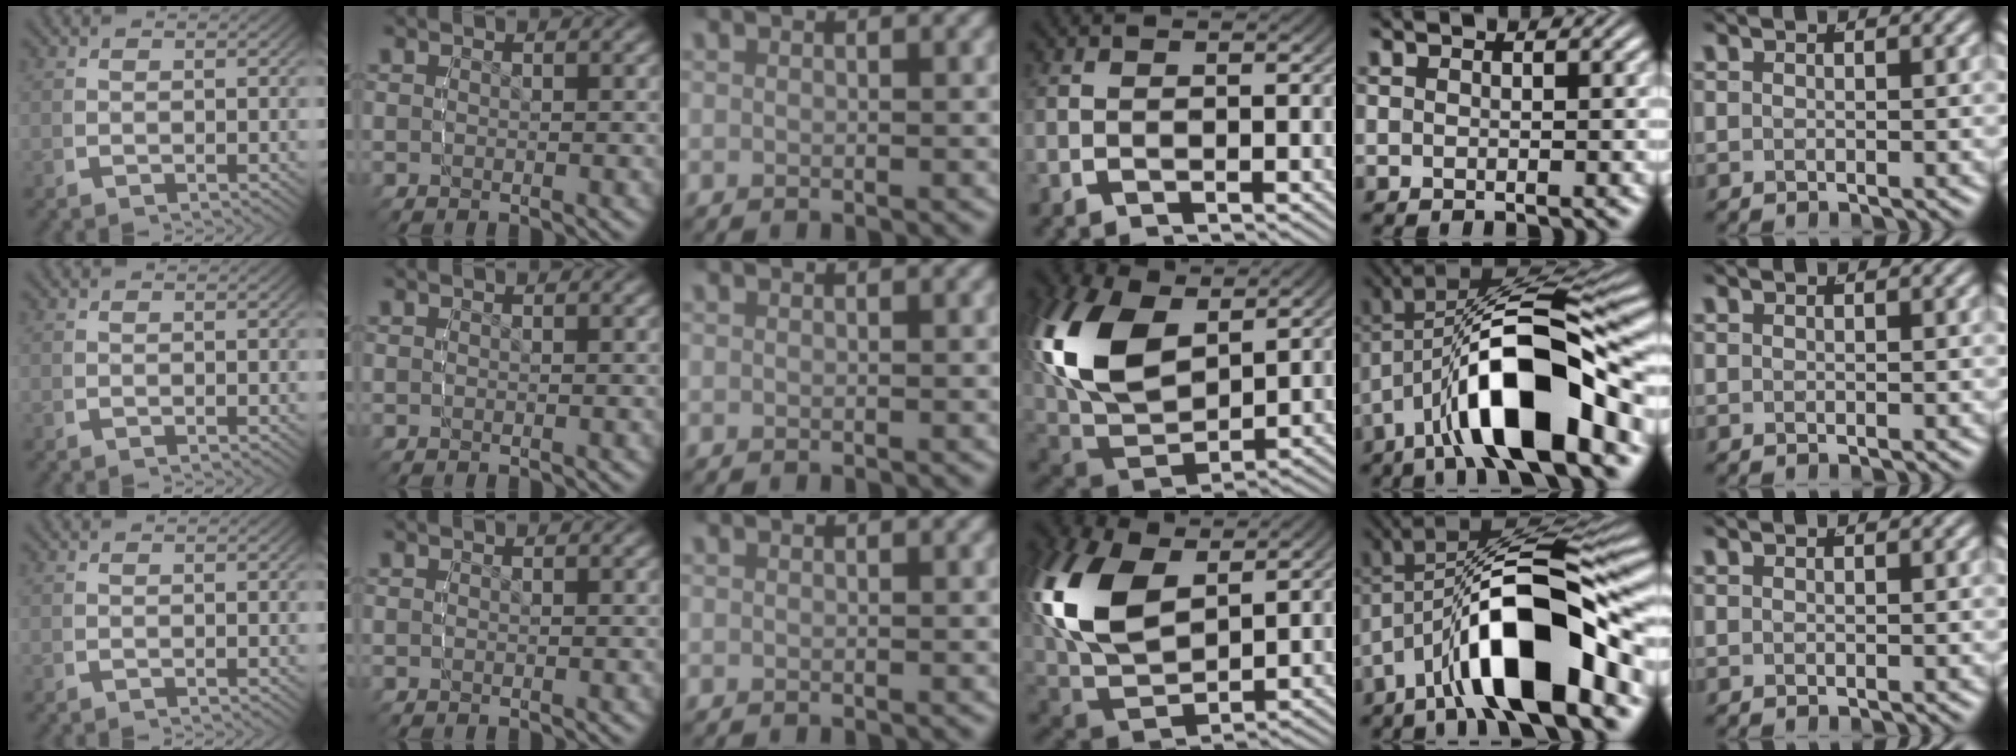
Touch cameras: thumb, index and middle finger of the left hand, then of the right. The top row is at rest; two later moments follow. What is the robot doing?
{"motion": "lift_and_place", "object": "markers"}